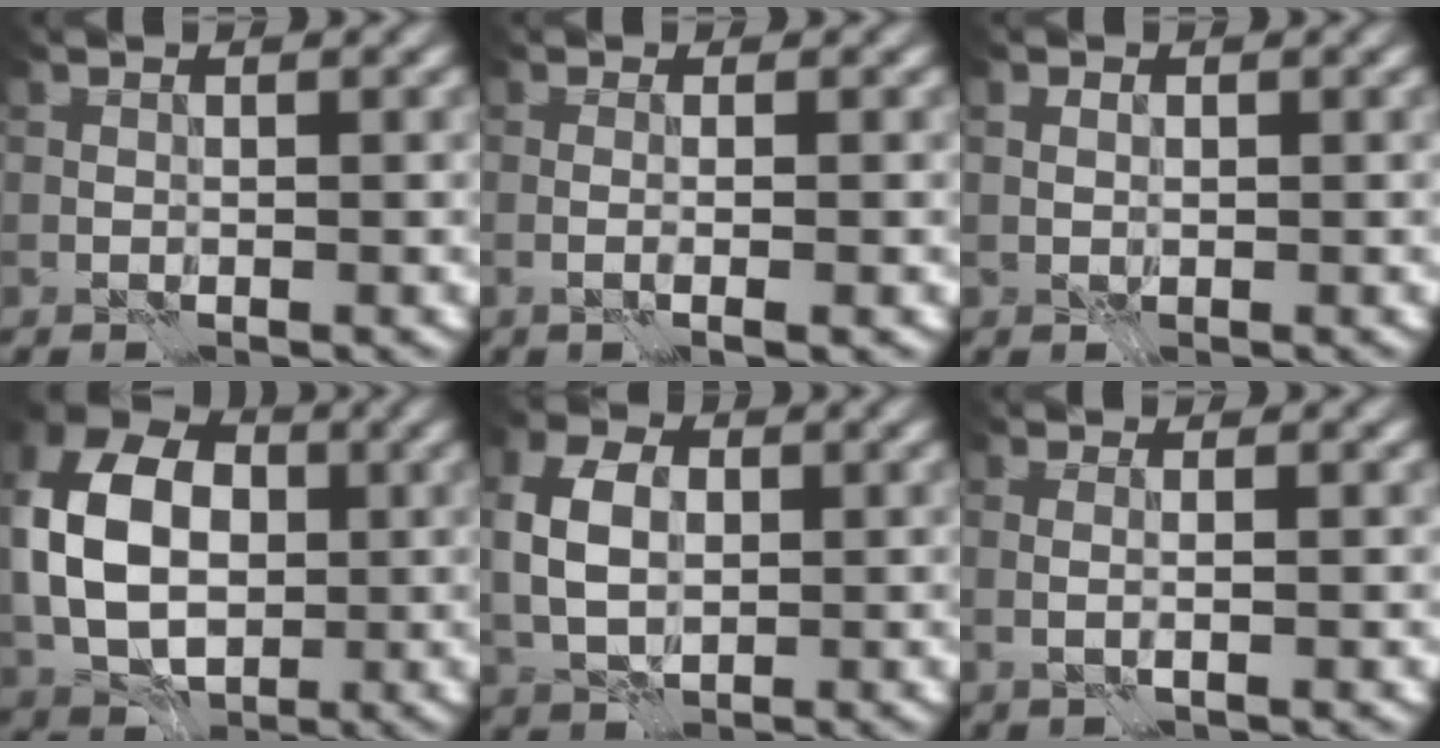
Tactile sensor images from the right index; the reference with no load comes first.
{"total": 1.8, "force": [-0.3, 0.3, 1.8], "torque": [-0.022, -0.002, -0.009]}
{"total": 0.7, "force": [0.2, 0.6, 0.1], "torque": [0.000, -0.001, 0.005]}
{"total": 10.1, "force": [0.1, 7.3, 7.0], "torque": [-0.145, 0.011, -0.009]}
{"total": 5.0, "force": [0.4, 3.6, 3.4], "torque": [-0.071, 0.005, 0.004]}
{"total": 1.0, "force": [0.0, 0.1, 1.0], "torque": [-0.019, -0.001, -0.005]}